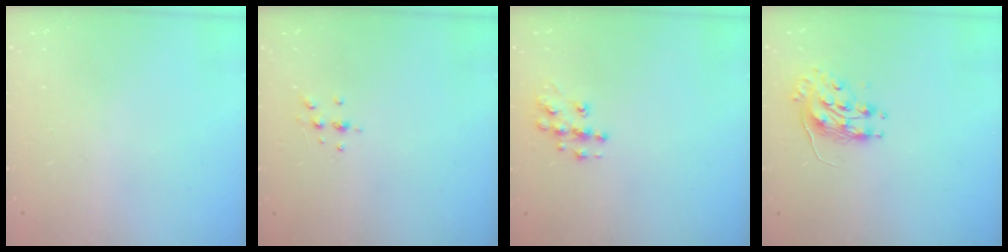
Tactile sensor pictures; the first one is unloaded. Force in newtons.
{"total": 5.2, "press": 5.1, "slide": 0.9}
{"total": 9.5, "press": 9.5, "slide": 0.6}
{"total": 8.6, "press": 8.6, "slide": 0.3}